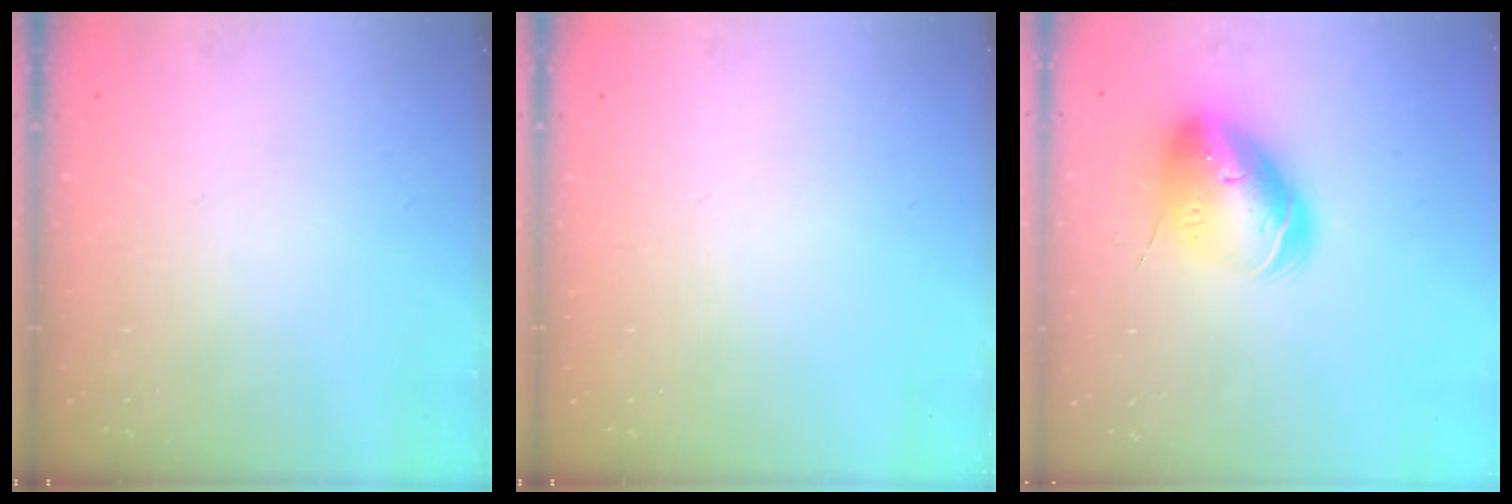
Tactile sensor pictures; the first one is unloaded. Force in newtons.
{"total": 0.0}
{"total": 16.0, "press": 15.8, "slide": 2.6}